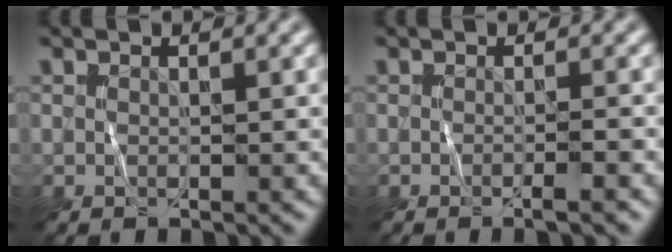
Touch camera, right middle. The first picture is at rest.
{"total": 1.6, "force": [-0.6, 0.3, 1.5], "torque": [-0.014, 0.004, -0.015]}